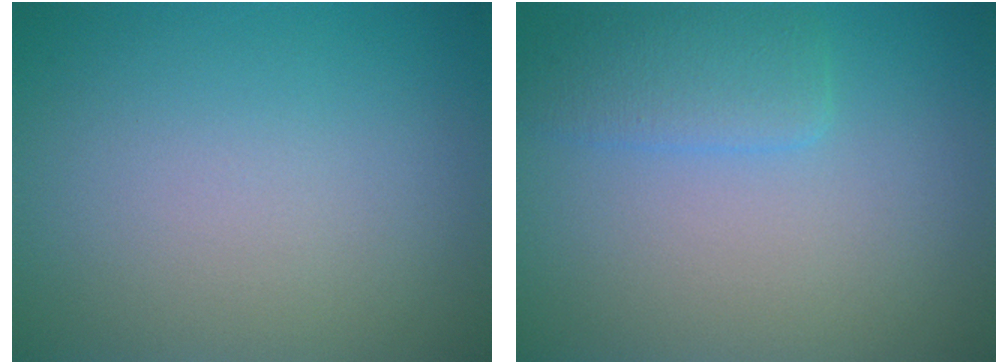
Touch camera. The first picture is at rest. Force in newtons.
{"total": 2.3, "press": 2.3, "slide": 0.2}